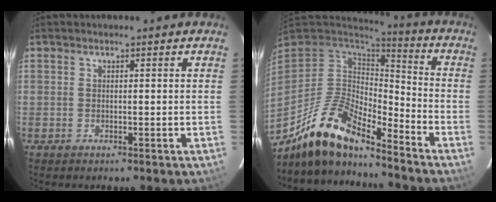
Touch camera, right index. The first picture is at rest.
{"total": 16.1, "force": [-12.6, 4.4, 8.9], "torque": [-0.178, -0.017, -0.239]}